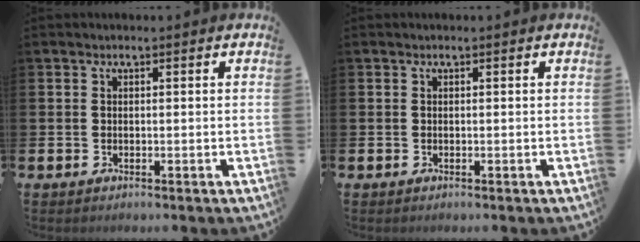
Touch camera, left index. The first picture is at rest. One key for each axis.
{"total": 0.0}